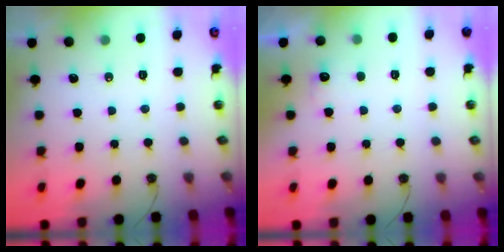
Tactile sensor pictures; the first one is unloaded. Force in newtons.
{"total": 4.6, "press": 4.5, "slide": 1.2}